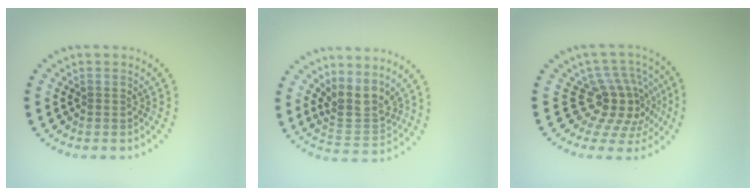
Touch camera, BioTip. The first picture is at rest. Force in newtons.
{"total": 3.3, "press": 2.6, "slide": 2.0}
{"total": 4.7, "press": 3.4, "slide": 3.2}